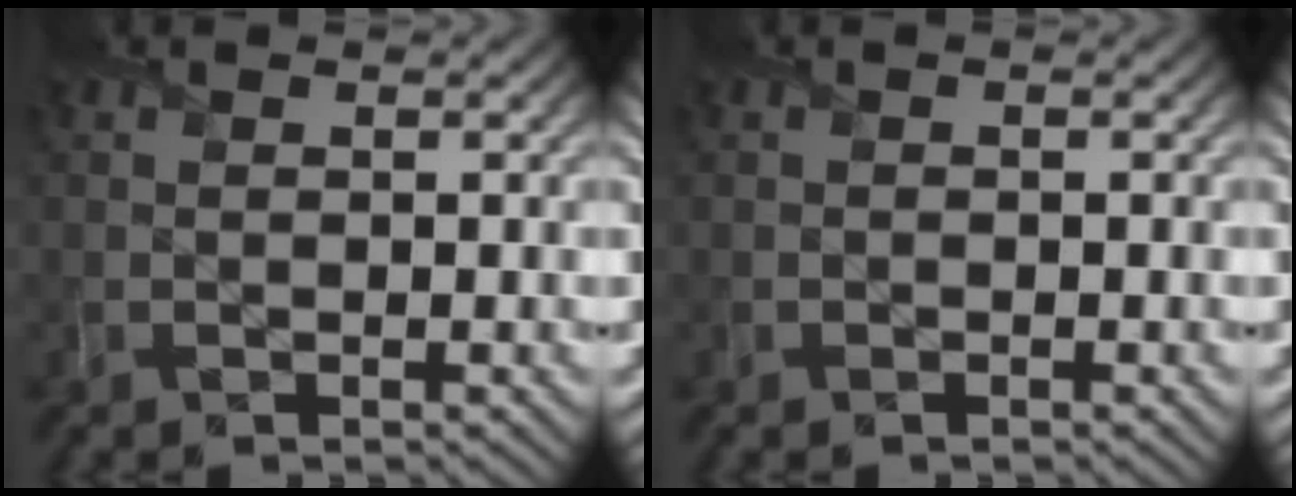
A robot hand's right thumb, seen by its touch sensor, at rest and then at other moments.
{"total": 0.0}